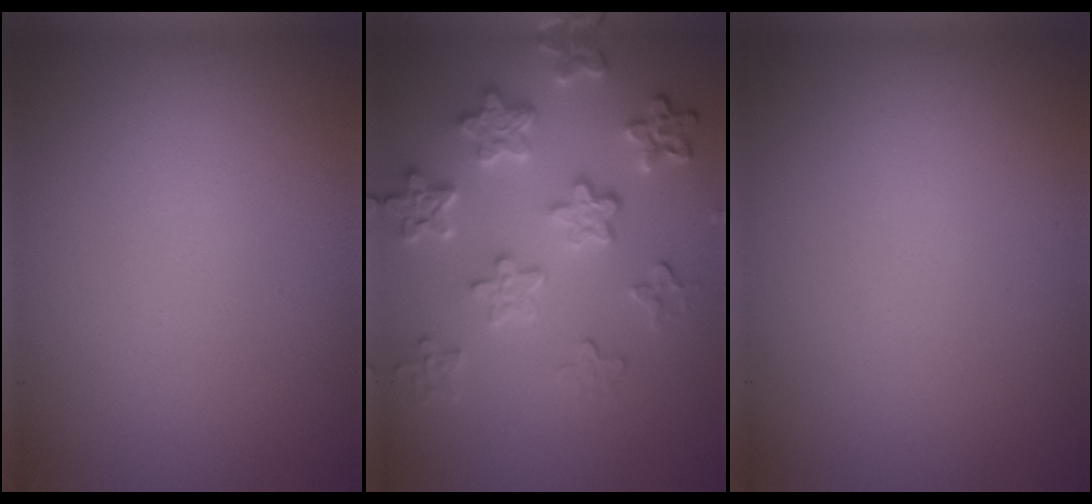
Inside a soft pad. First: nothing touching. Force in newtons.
{"total": 5.8, "press": 4.4, "slide": 3.8}
{"total": 0.0}